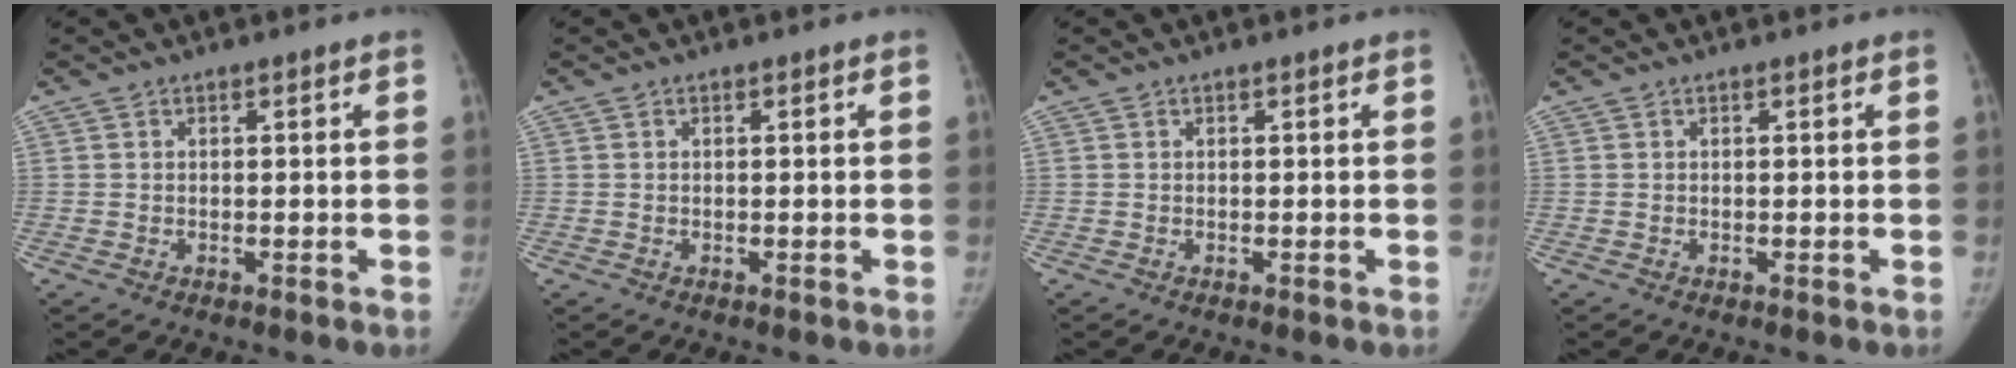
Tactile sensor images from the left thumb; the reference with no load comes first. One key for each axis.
{"total": 0.0}
{"total": 0.0}
{"total": 0.0}